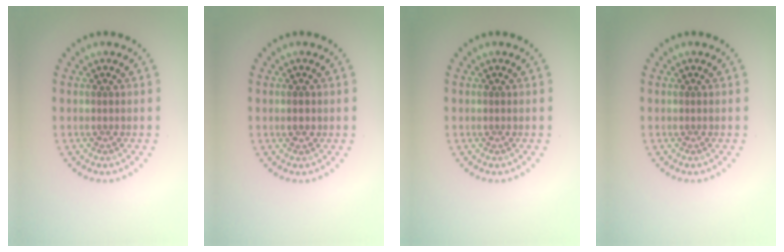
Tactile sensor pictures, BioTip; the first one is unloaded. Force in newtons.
{"total": 1.2, "press": 1.2, "slide": 0.2}
{"total": 0.0}
{"total": 0.0}